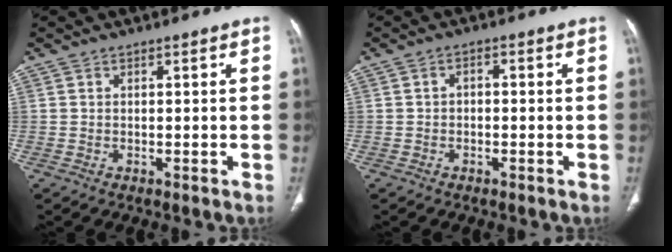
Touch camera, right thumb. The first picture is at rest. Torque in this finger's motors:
{"motor_torque": [-0.12, -0.50, -0.14, -0.21, 0.05]}